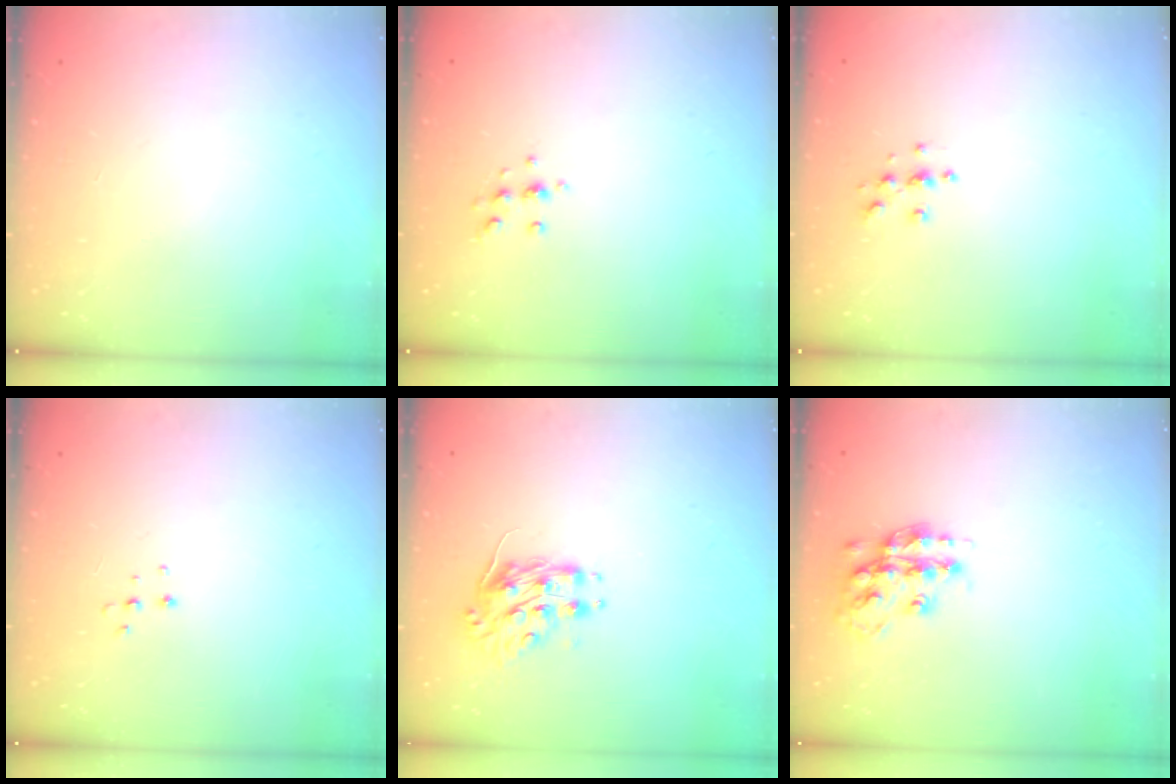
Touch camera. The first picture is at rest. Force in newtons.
{"total": 6.2, "press": 6.2, "slide": 0.8}
{"total": 5.0, "press": 5.0, "slide": 0.4}
{"total": 3.8, "press": 3.8, "slide": 0.3}
{"total": 8.2, "press": 8.1, "slide": 0.3}
{"total": 15.0, "press": 15.0, "slide": 1.0}